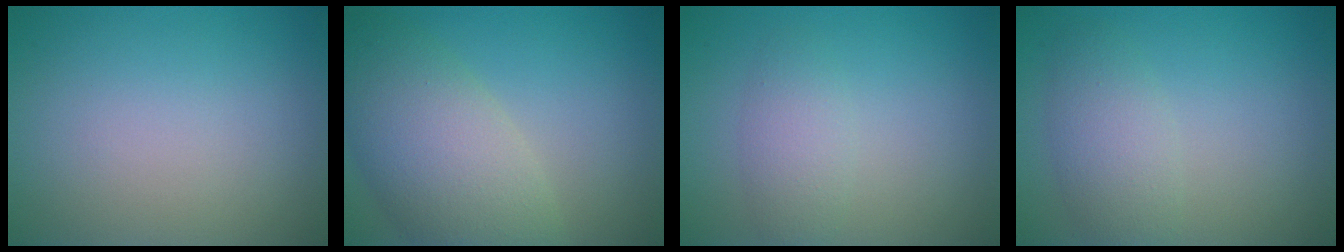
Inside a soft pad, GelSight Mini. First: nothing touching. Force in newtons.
{"total": 7.7, "press": 7.7, "slide": 0.3}
{"total": 2.2, "press": 2.2, "slide": 0.1}
{"total": 3.2, "press": 3.2, "slide": 0.0}